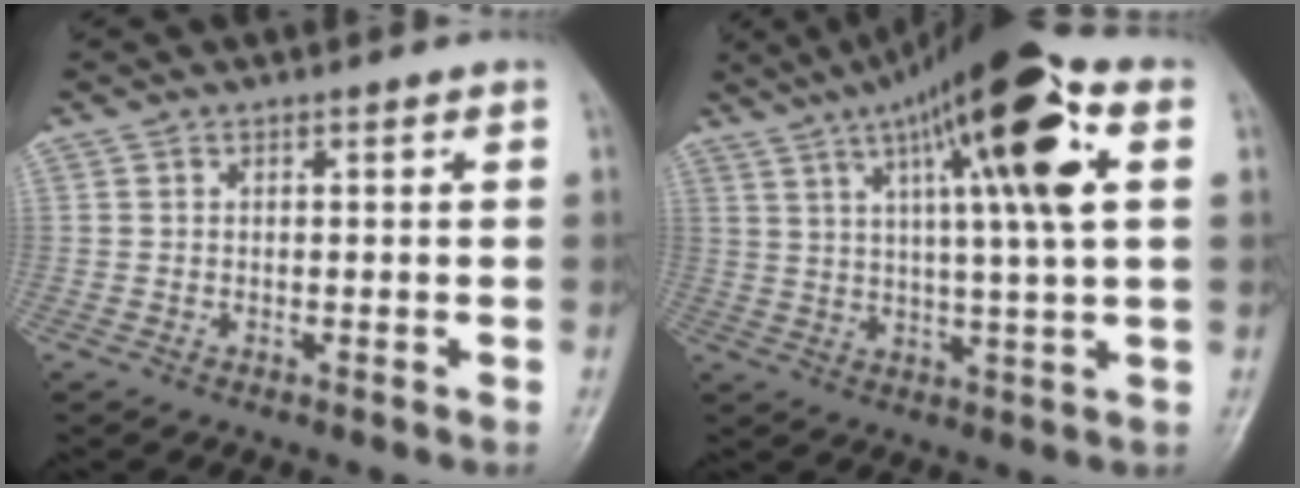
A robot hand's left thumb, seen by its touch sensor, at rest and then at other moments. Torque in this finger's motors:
{"motor_torque": [2.31, 1.92, 2.04, -0.73, 0.17]}